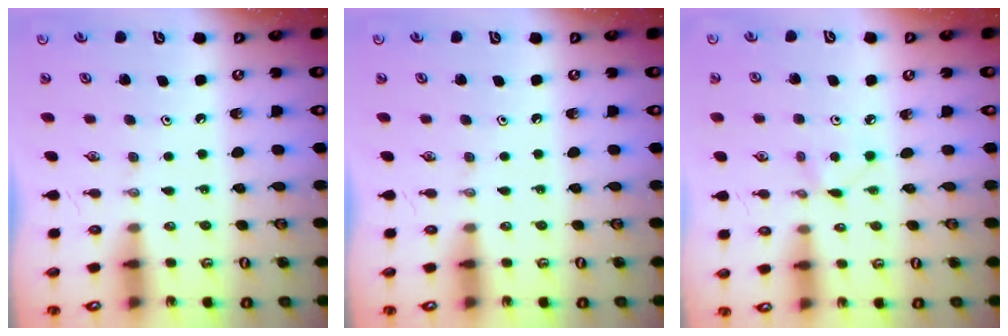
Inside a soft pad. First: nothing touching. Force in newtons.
{"total": 0.0}
{"total": 4.1, "press": 4.1, "slide": 0.4}